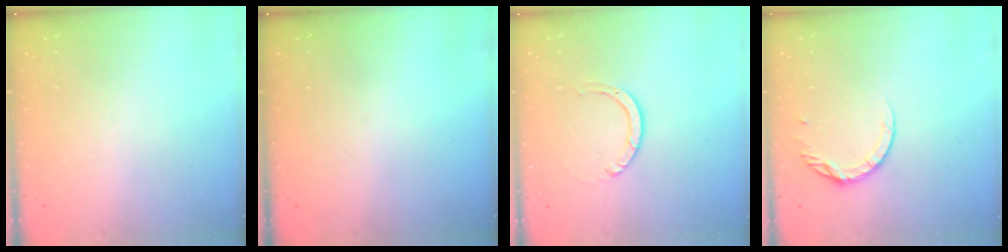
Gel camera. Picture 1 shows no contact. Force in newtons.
{"total": 0.0}
{"total": 3.6, "press": 3.6, "slide": 0.3}
{"total": 7.9, "press": 7.8, "slide": 0.9}